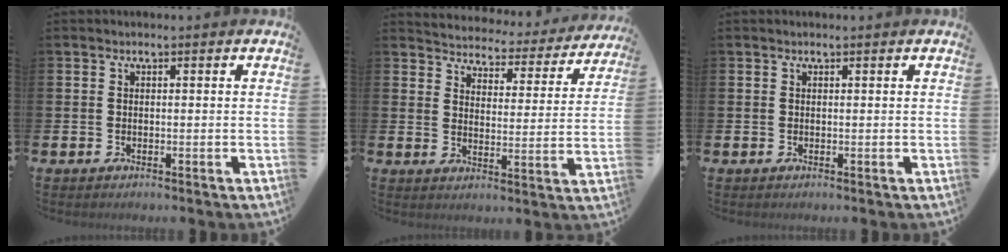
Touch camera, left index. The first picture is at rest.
{"total": 4.2, "force": [4.1, 0.9, 0.1], "torque": [-0.019, -0.043, 0.062]}
{"total": 0.0}